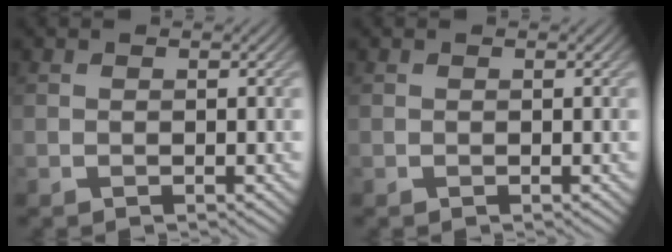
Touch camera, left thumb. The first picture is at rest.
{"total": 0.0}